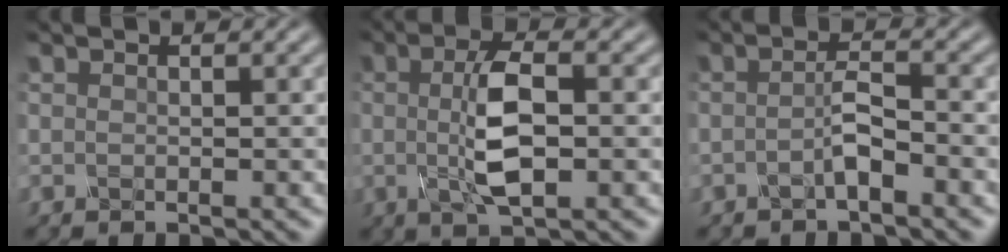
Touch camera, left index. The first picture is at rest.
{"total": 4.5, "force": [0.1, 1.3, 4.3], "torque": [-0.090, 0.005, 0.000]}
{"total": 1.7, "force": [-0.9, 0.0, 1.4], "torque": [-0.030, 0.012, -0.023]}